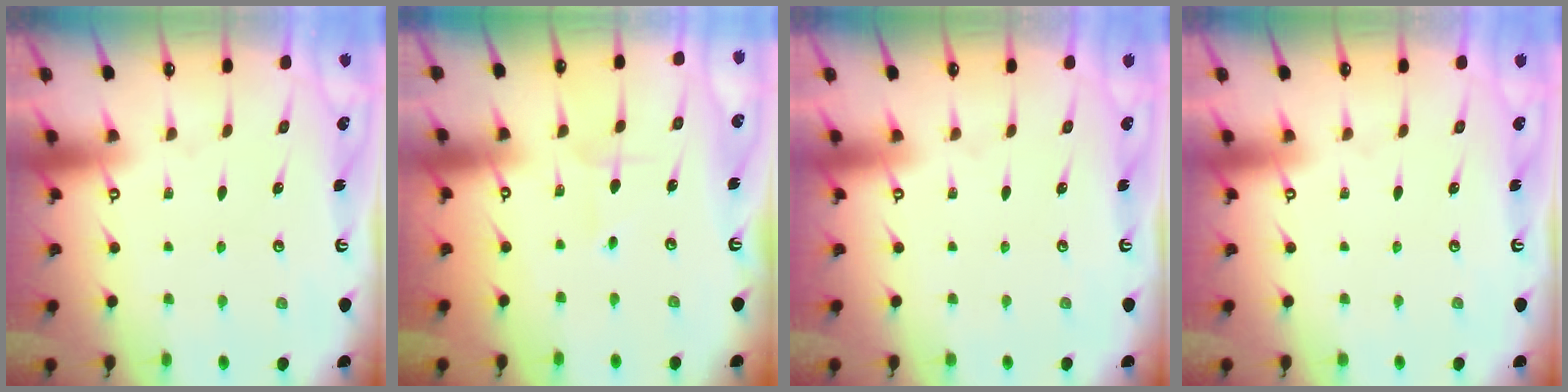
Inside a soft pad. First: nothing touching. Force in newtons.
{"total": 2.3, "press": 2.3, "slide": 0.2}
{"total": 0.0}
{"total": 0.0}